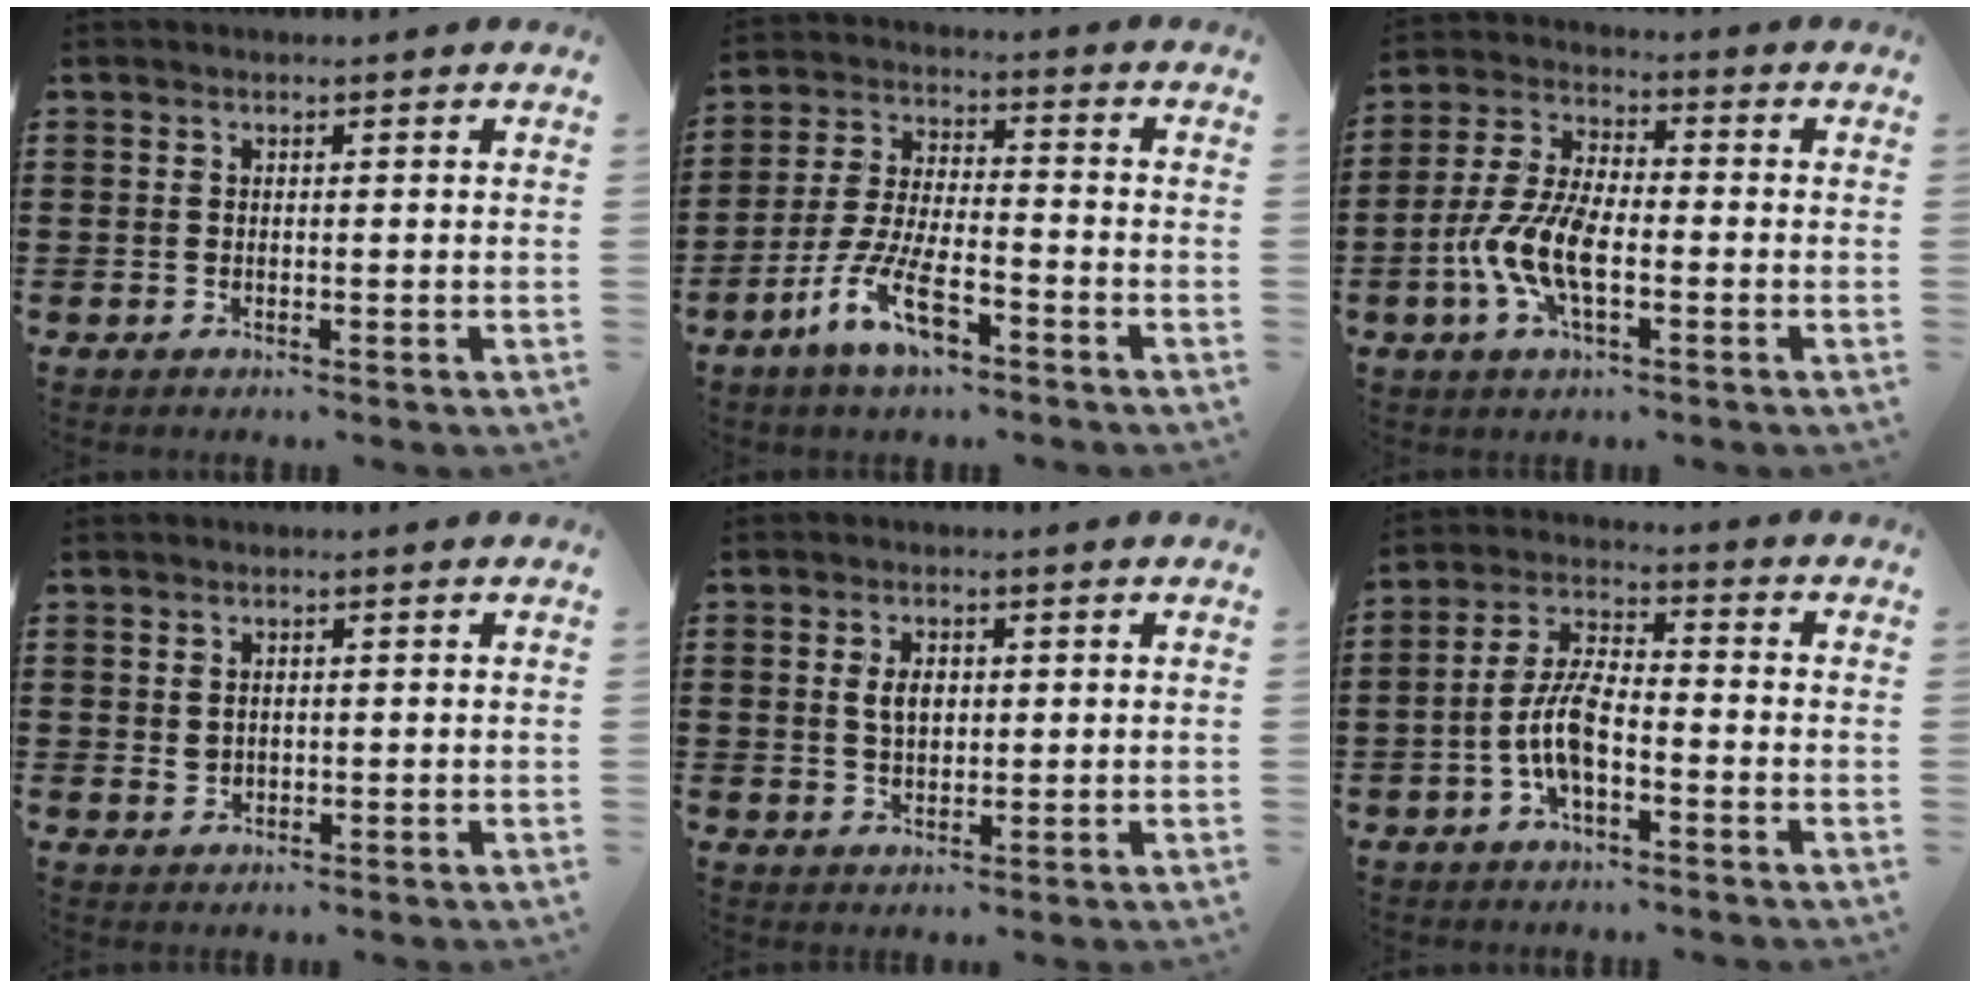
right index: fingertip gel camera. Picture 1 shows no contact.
{"total": 9.7, "force": [-5.7, 3.2, 7.1], "torque": [-0.167, -0.003, -0.112]}
{"total": 8.7, "force": [-3.0, 4.0, 7.2], "torque": [-0.178, -0.009, -0.064]}
{"total": 1.4, "force": [0.4, 1.1, 0.7], "torque": [-0.017, 0.007, 0.007]}
{"total": 3.3, "force": [0.5, 1.9, 2.6], "torque": [-0.047, 0.006, 0.006]}
{"total": 7.5, "force": [-2.6, 3.0, 6.4], "torque": [-0.157, -0.005, -0.058]}